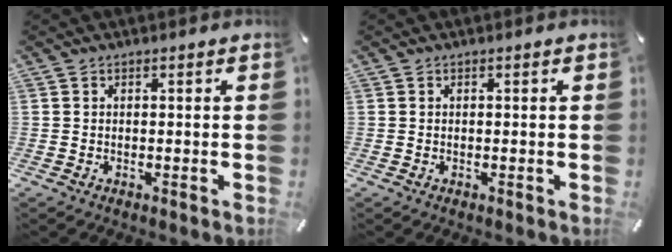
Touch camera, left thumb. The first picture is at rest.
{"total": 0.0}